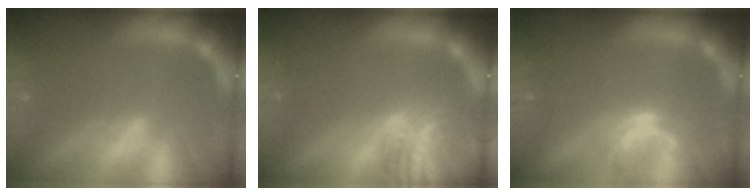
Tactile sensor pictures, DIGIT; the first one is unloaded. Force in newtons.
{"total": 7.5}
{"total": 2.0}